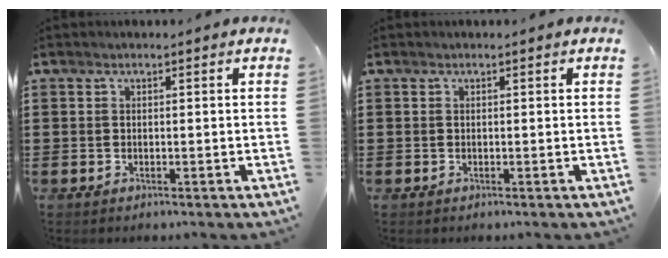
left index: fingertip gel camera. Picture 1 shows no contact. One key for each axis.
{"total": 0.0}